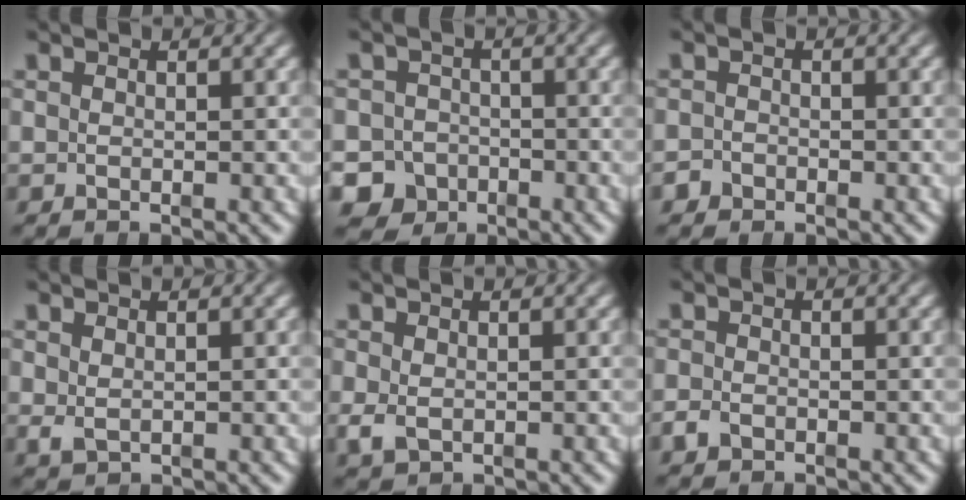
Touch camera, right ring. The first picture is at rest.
{"total": 9.3, "force": [-4.6, 7.8, 2.0], "torque": [-0.039, -0.038, -0.077]}
{"total": 1.7, "force": [-1.4, 1.0, -0.2], "torque": [0.004, -0.014, -0.021]}
{"total": 0.6, "force": [0.1, 0.2, 0.6], "torque": [-0.010, -0.009, 0.015]}
{"total": 1.5, "force": [-0.4, 1.0, 1.0], "torque": [-0.031, -0.018, 0.007]}
{"total": 1.4, "force": [-1.0, 0.9, 0.4], "torque": [-0.009, -0.010, -0.015]}